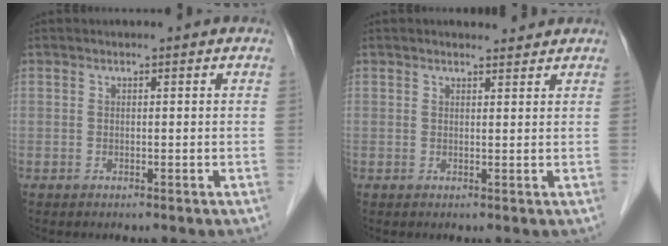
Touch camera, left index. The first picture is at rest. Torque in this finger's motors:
{"motor_torque": [0.32, -0.81, 0.16, 0.00]}